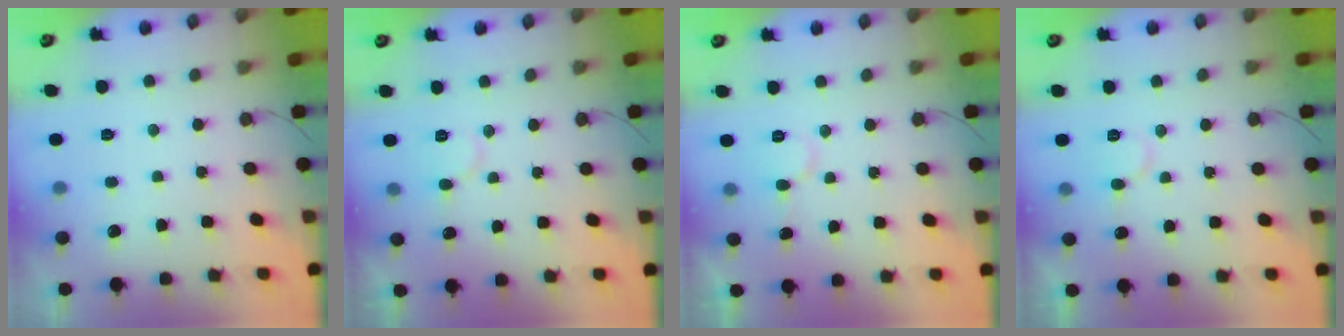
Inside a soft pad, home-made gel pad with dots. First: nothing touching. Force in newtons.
{"total": 7.2, "press": 7.2, "slide": 0.7}
{"total": 5.8, "press": 5.7, "slide": 0.6}
{"total": 6.4, "press": 6.4, "slide": 0.4}